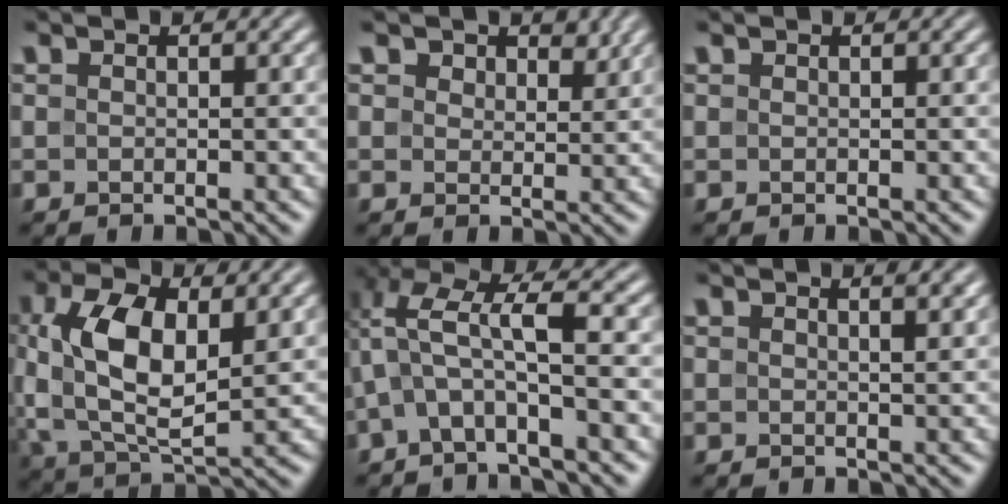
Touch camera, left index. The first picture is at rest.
{"total": 3.0, "force": [1.9, 1.9, 1.3], "torque": [-0.029, -0.008, 0.024]}
{"total": 0.0}
{"total": 9.4, "force": [1.3, 5.1, 7.8], "torque": [-0.166, 0.003, 0.022]}
{"total": 6.4, "force": [0.0, 2.0, 6.0], "torque": [-0.130, 0.021, -0.014]}
{"total": 1.6, "force": [1.0, 0.4, 1.2], "torque": [-0.011, 0.004, 0.010]}